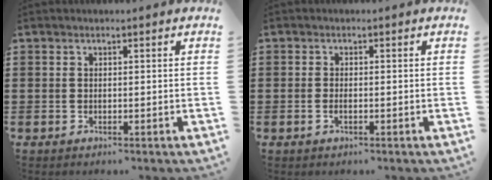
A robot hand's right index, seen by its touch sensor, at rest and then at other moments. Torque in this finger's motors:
{"motor_torque": [-0.90, 1.25, -0.01, -0.01]}